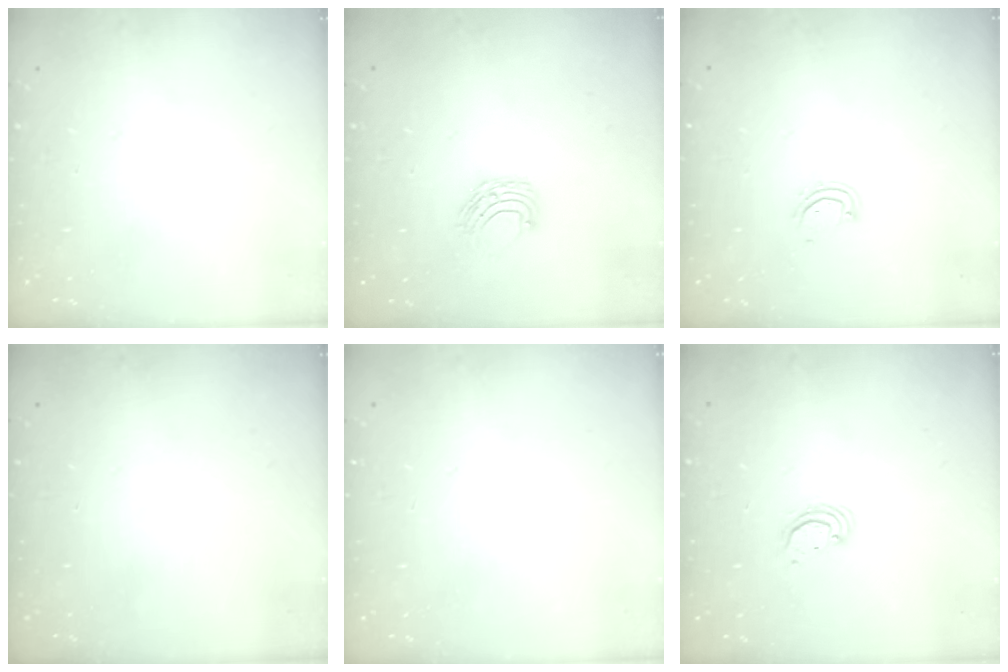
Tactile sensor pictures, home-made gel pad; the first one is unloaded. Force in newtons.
{"total": 6.3, "press": 6.2, "slide": 0.6}
{"total": 4.9, "press": 4.9, "slide": 0.3}
{"total": 0.0}
{"total": 0.0}
{"total": 2.8, "press": 2.8, "slide": 0.2}